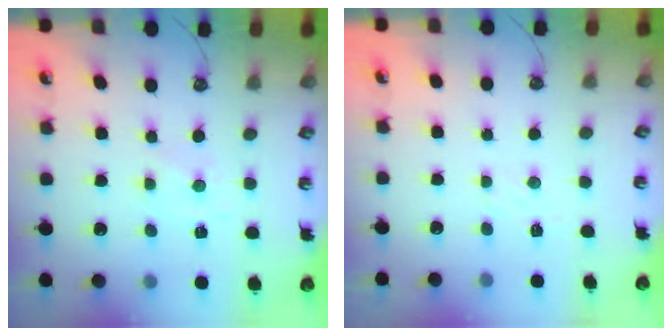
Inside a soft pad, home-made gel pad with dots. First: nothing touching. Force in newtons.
{"total": 2.5, "press": 2.5, "slide": 0.4}